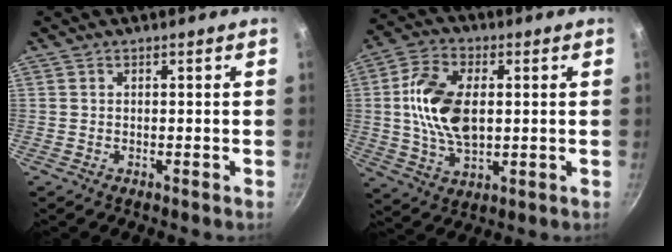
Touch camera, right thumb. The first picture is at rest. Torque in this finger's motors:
{"motor_torque": [0.20, 0.59, 1.35, 0.37, 0.34]}